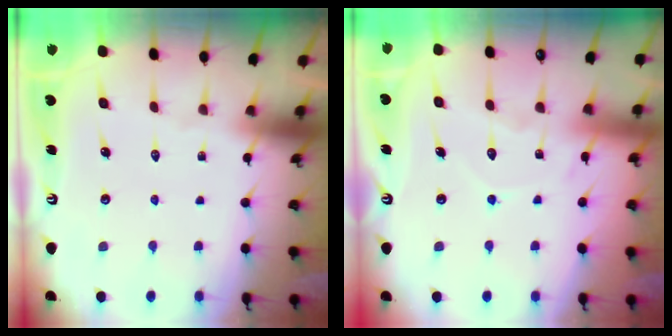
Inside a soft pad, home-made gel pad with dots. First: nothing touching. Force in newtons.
{"total": 8.8, "press": 8.8, "slide": 0.9}